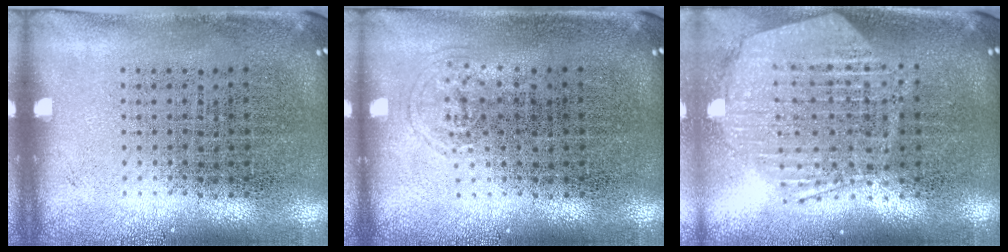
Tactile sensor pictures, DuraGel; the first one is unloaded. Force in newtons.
{"total": 0.6, "press": 0.5, "slide": 0.3}
{"total": 1.4, "press": 1.4, "slide": 0.4}